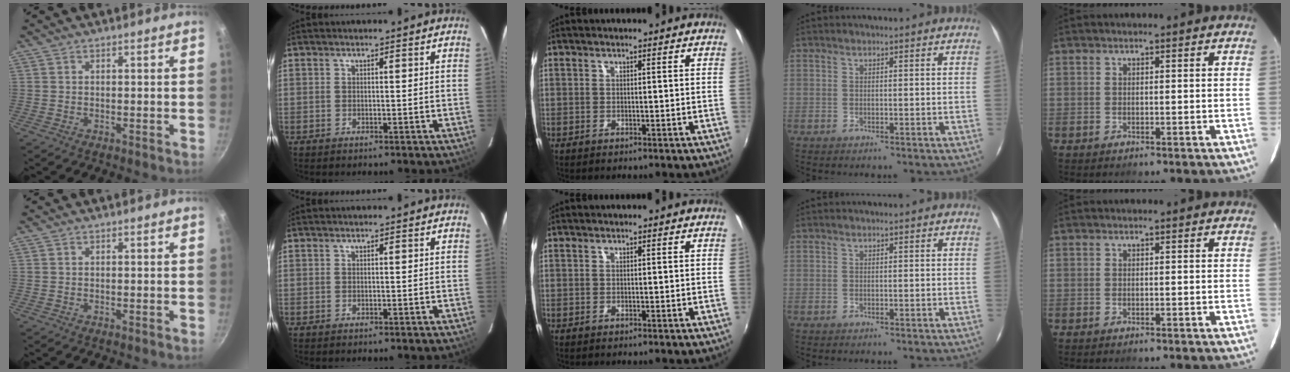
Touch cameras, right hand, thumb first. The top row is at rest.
{}